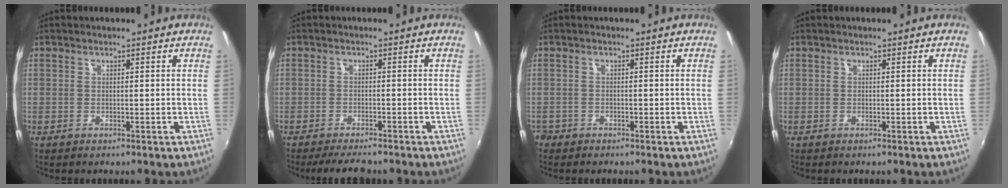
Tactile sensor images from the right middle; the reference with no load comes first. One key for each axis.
{"total": 5.9, "fx": -5.2, "fy": 1.0, "fz": 2.7, "tx": -0.066, "ty": -0.016, "tz": -0.083}
{"total": 1.9, "fx": -1.5, "fy": 1.1, "fz": 0.2, "tx": -0.014, "ty": -0.003, "tz": -0.028}
{"total": 0.0}